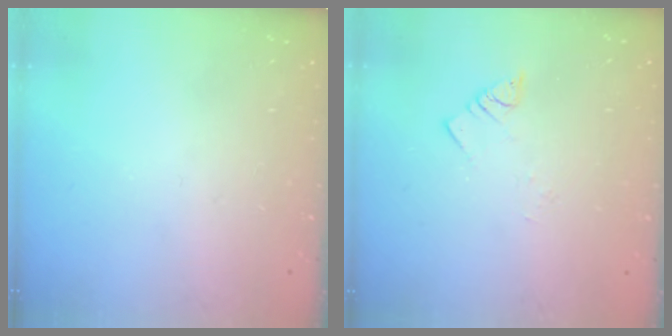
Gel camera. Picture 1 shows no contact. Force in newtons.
{"total": 2.8, "press": 2.8, "slide": 0.3}